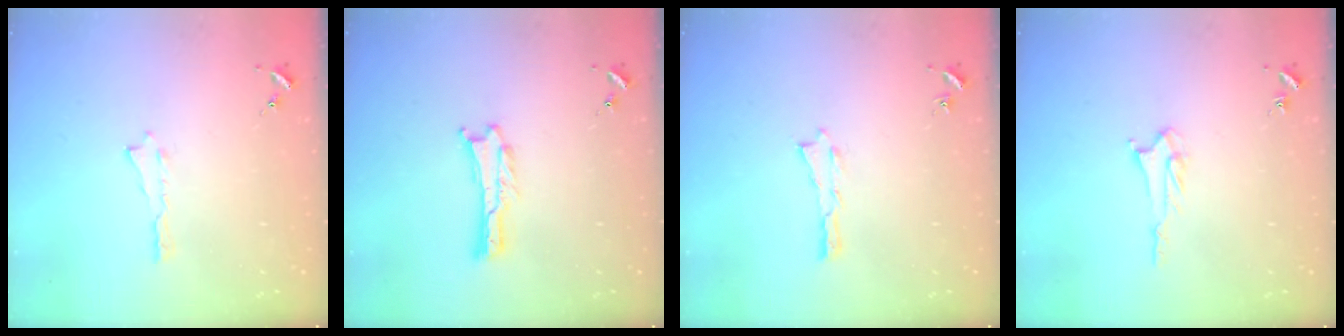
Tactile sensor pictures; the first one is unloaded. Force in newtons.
{"total": 0.0}
{"total": 0.0}
{"total": 3.0, "press": 3.0, "slide": 0.3}